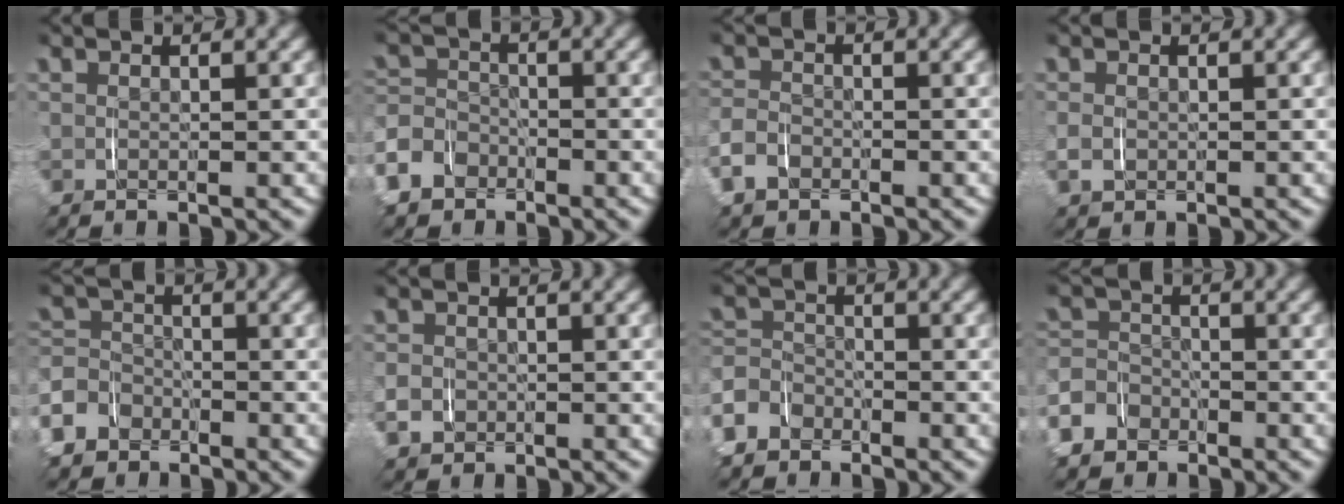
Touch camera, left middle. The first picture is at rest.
{"total": 5.9, "force": [-3.1, 4.8, 1.5], "torque": [-0.041, -0.015, -0.057]}
{"total": 2.8, "force": [-1.4, 2.2, 1.2], "torque": [-0.035, -0.003, -0.028]}
{"total": 1.2, "force": [-0.2, 1.0, 0.7], "torque": [-0.016, 0.000, -0.002]}
{"total": 6.0, "force": [-3.1, 5.0, 1.3], "torque": [-0.037, -0.014, -0.059]}
{"total": 2.5, "force": [-0.7, 2.2, 0.8], "torque": [-0.026, -0.007, -0.012]}
{"total": 5.3, "force": [-3.0, 4.2, 1.2], "torque": [-0.035, -0.015, -0.054]}
{"total": 6.2, "force": [-3.1, 5.2, 1.3], "torque": [-0.034, -0.012, -0.062]}